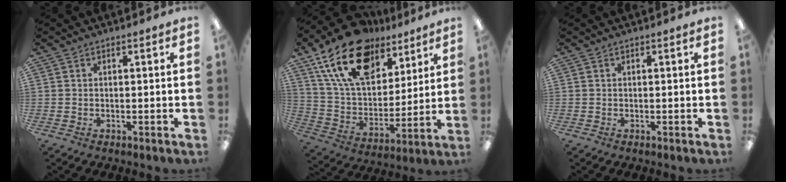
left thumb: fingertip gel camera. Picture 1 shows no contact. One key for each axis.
{"total": 21.8, "fx": 13.3, "fy": 12.3, "fz": 12.1, "tx": -0.216, "ty": -0.058, "tz": 0.240}
{"total": 0.0}